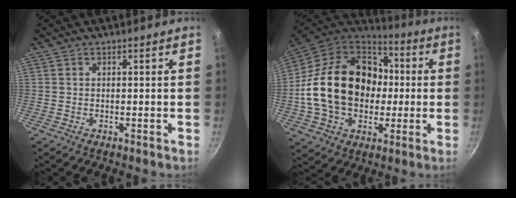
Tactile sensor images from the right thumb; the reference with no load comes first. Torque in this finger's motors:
{"motor_torque": [-0.48, 2.82, 1.73, -0.59, 0.30]}